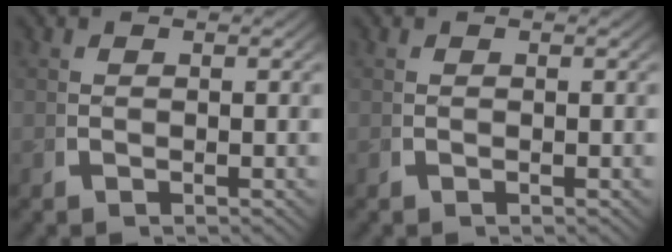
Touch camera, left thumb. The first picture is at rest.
{"total": 0.0}